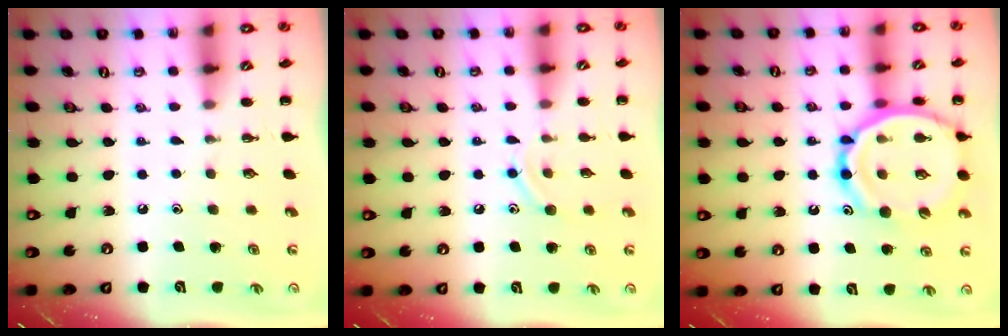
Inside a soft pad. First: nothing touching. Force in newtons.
{"total": 9.1, "press": 8.9, "slide": 1.6}
{"total": 20.0, "press": 19.7, "slide": 3.3}